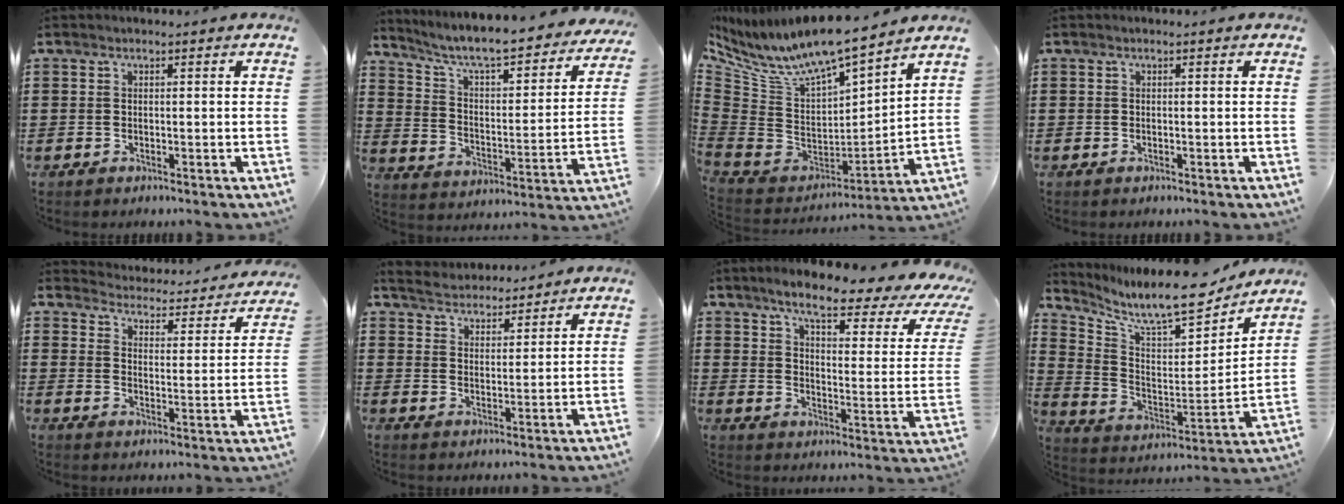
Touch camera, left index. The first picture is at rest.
{"total": 6.5, "force": [5.7, 0.6, 2.9], "torque": [-0.082, -0.049, 0.092]}
{"total": 8.5, "force": [7.1, 1.6, 4.4], "torque": [-0.125, -0.066, 0.119]}
{"total": 0.0}
{"total": 3.6, "force": [3.6, 0.0, -0.1], "torque": [-0.015, -0.038, 0.055]}
{"total": 4.0, "force": [4.0, 0.5, -0.5], "torque": [-0.009, -0.018, 0.072]}
{"total": 7.4, "force": [5.6, 1.1, 4.8], "torque": [-0.101, -0.030, 0.085]}
{"total": 10.4, "force": [9.3, 1.4, 4.5], "torque": [-0.106, -0.077, 0.152]}